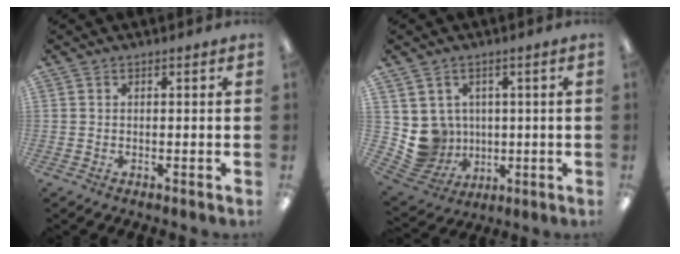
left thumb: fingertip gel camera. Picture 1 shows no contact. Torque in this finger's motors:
{"motor_torque": [0.04, 0.08, 0.63, -0.74, 0.02]}